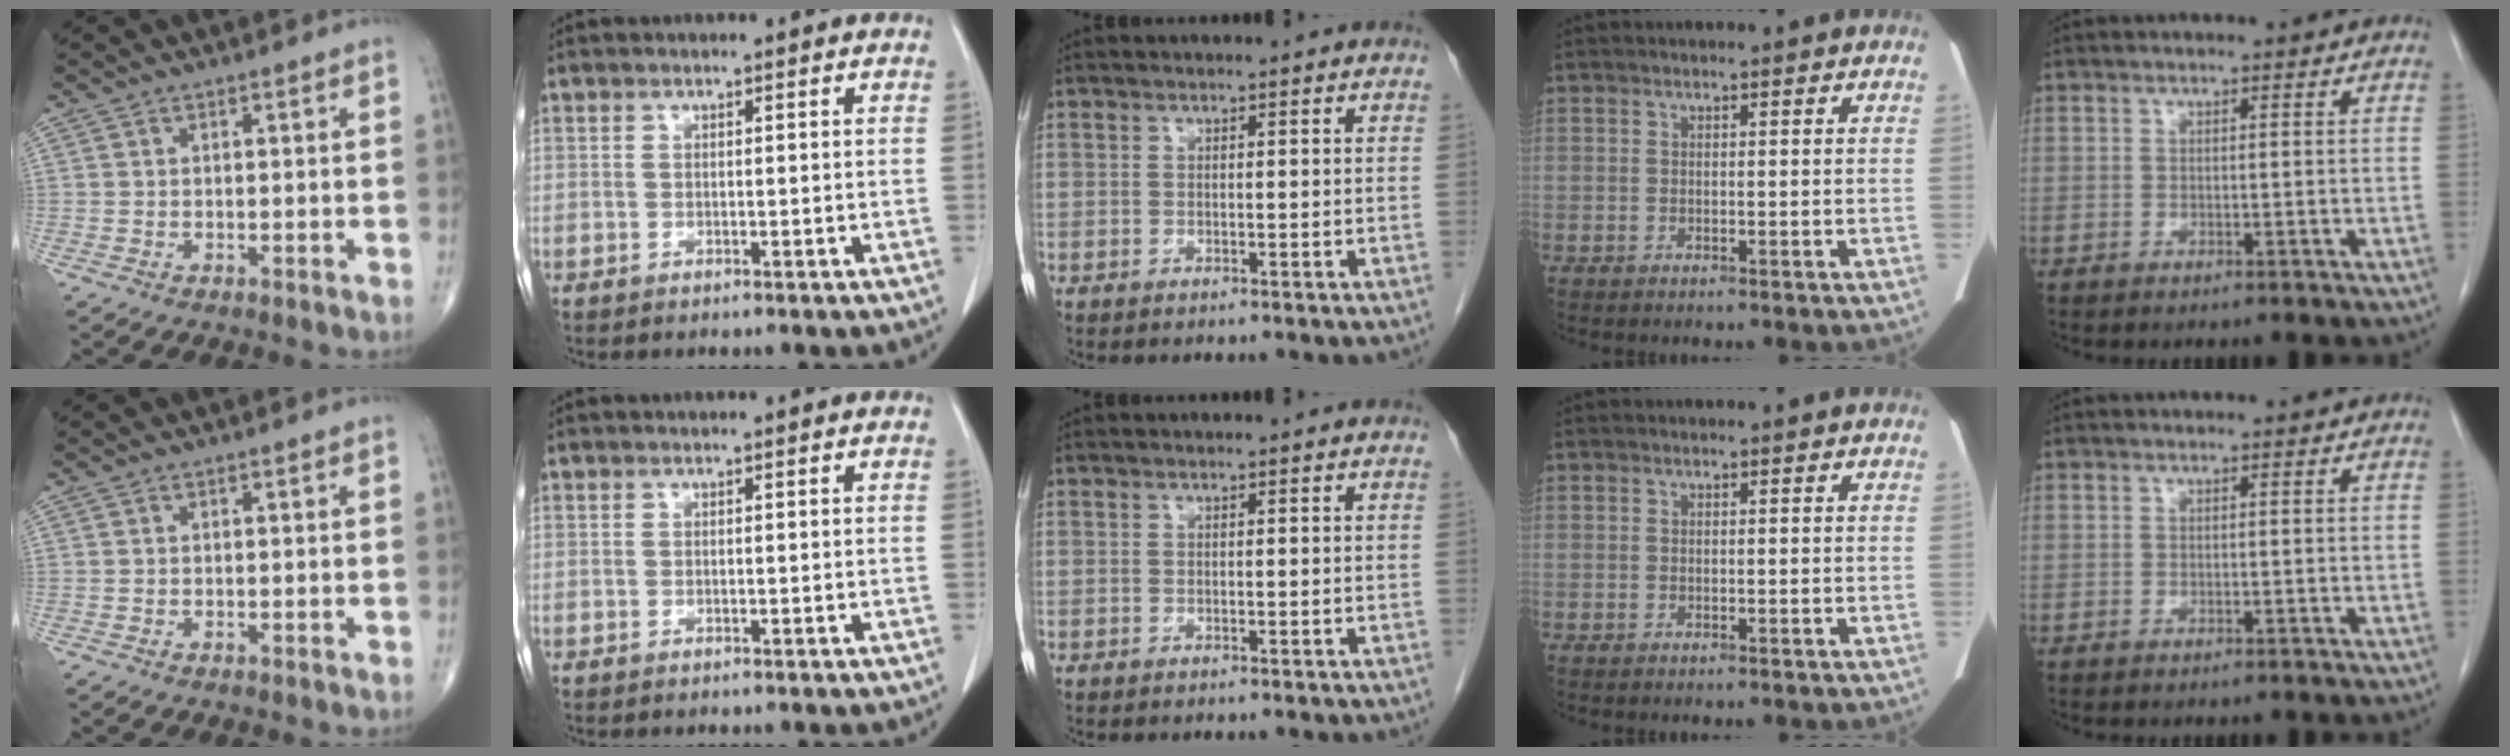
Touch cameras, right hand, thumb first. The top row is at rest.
{}